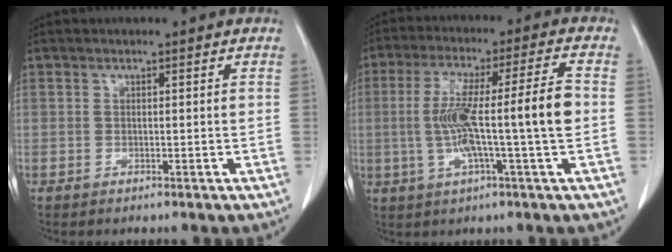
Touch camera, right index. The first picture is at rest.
{"total": 12.6, "force": [-1.0, -0.3, 12.6], "torque": [-0.231, 0.017, -0.019]}